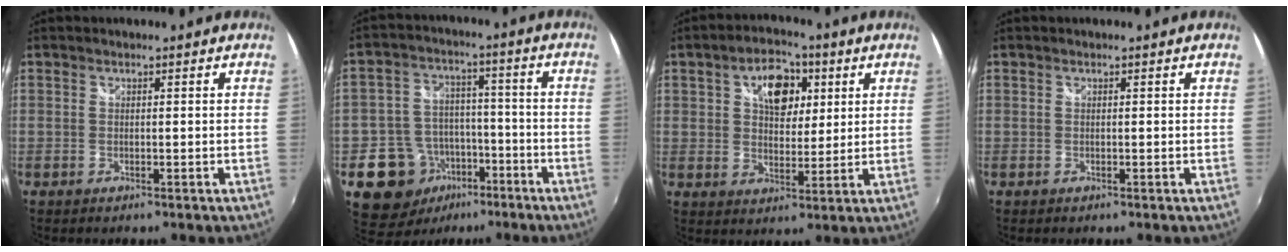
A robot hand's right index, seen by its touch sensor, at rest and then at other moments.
{"total": 11.8, "force": [-6.1, 9.5, 3.3], "torque": [-0.085, 0.030, -0.084]}
{"total": 9.7, "force": [3.6, 6.0, 6.7], "torque": [-0.109, 0.022, 0.059]}
{"total": 0.0}